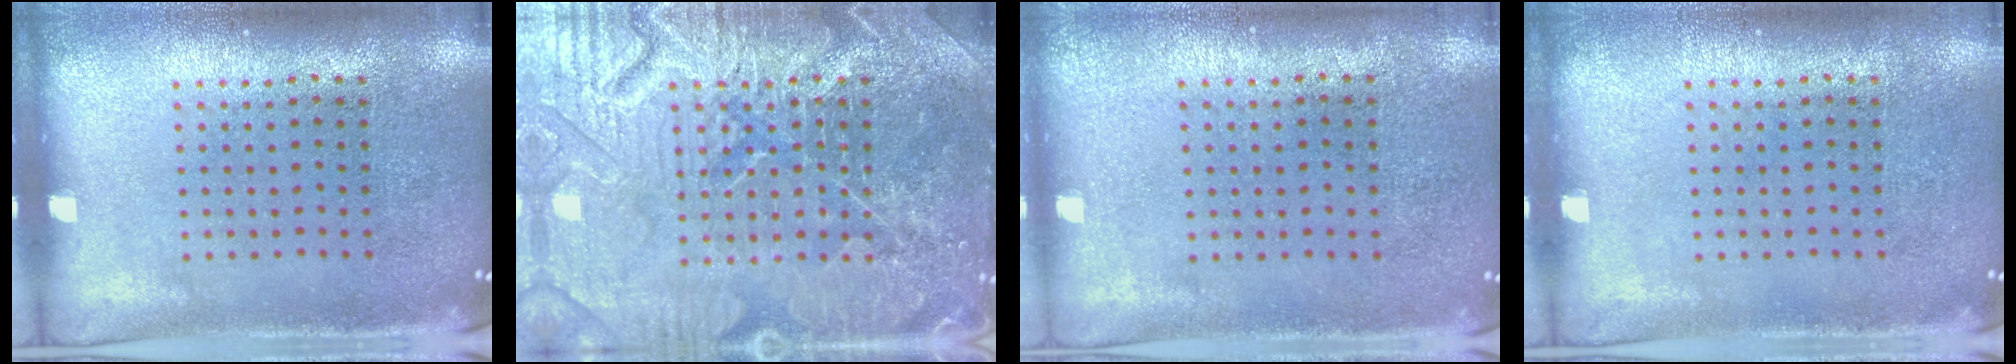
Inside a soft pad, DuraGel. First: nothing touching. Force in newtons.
{"total": 7.9, "press": 7.8, "slide": 0.9}
{"total": 0.0}
{"total": 0.0}